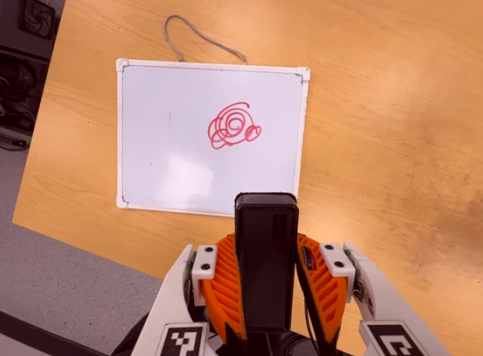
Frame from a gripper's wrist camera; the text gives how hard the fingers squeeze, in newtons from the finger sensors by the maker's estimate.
{"total": 4.9, "left": 3.3, "right": 6.6}